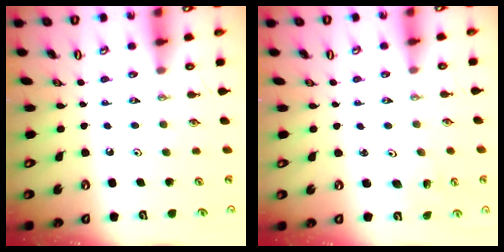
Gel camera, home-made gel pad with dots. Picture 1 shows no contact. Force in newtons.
{"total": 2.8, "press": 2.8, "slide": 0.3}